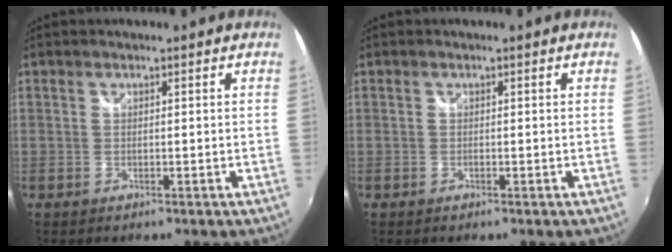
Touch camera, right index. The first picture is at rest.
{"total": 0.0}